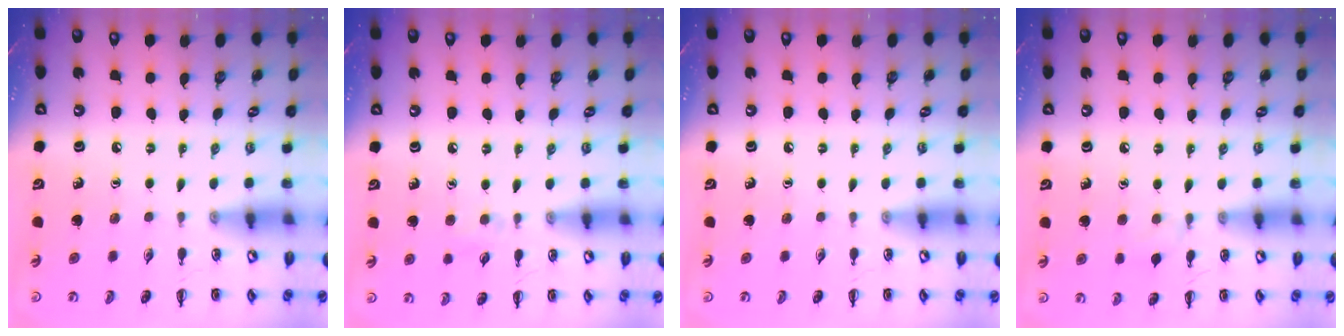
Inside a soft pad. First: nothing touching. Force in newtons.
{"total": 3.9, "press": 3.6, "slide": 1.5}
{"total": 0.0}
{"total": 5.8, "press": 5.5, "slide": 2.0}